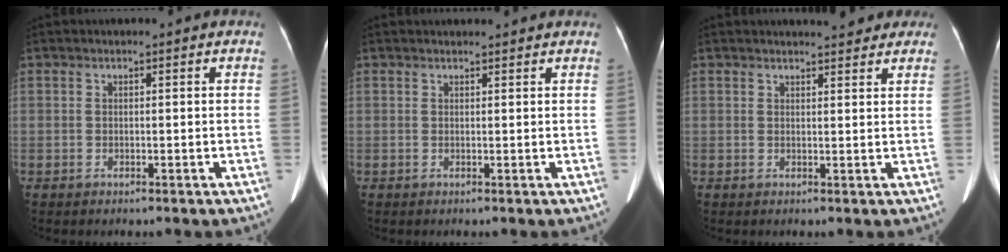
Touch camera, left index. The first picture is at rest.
{"total": 3.5, "force": [3.4, 0.3, 0.8], "torque": [-0.011, 0.023, 0.042]}
{"total": 5.9, "force": [5.3, 1.4, 2.1], "torque": [-0.022, 0.008, 0.056]}